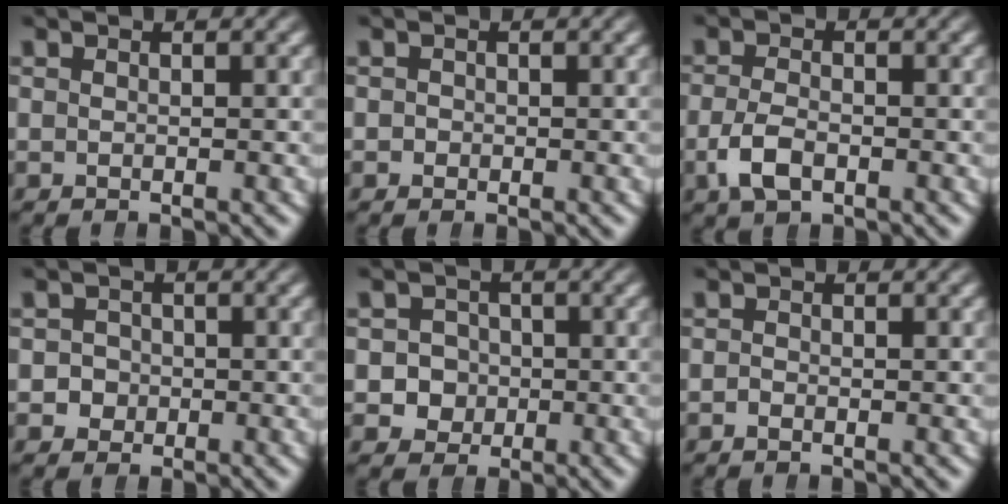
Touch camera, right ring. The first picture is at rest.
{"total": 0.5, "force": [-0.3, 0.2, -0.3], "torque": [0.004, -0.009, -0.003]}
{"total": 2.6, "force": [-1.2, 1.4, 1.8], "torque": [-0.048, -0.016, -0.017]}
{"total": 3.3, "force": [-0.6, 3.2, 0.4], "torque": [-0.024, -0.006, -0.017]}
{"total": 6.5, "force": [-1.1, 6.2, 1.4], "torque": [-0.053, -0.024, -0.018]}
{"total": 0.6, "force": [-0.6, 0.1, 0.1], "torque": [-0.009, -0.008, -0.011]}